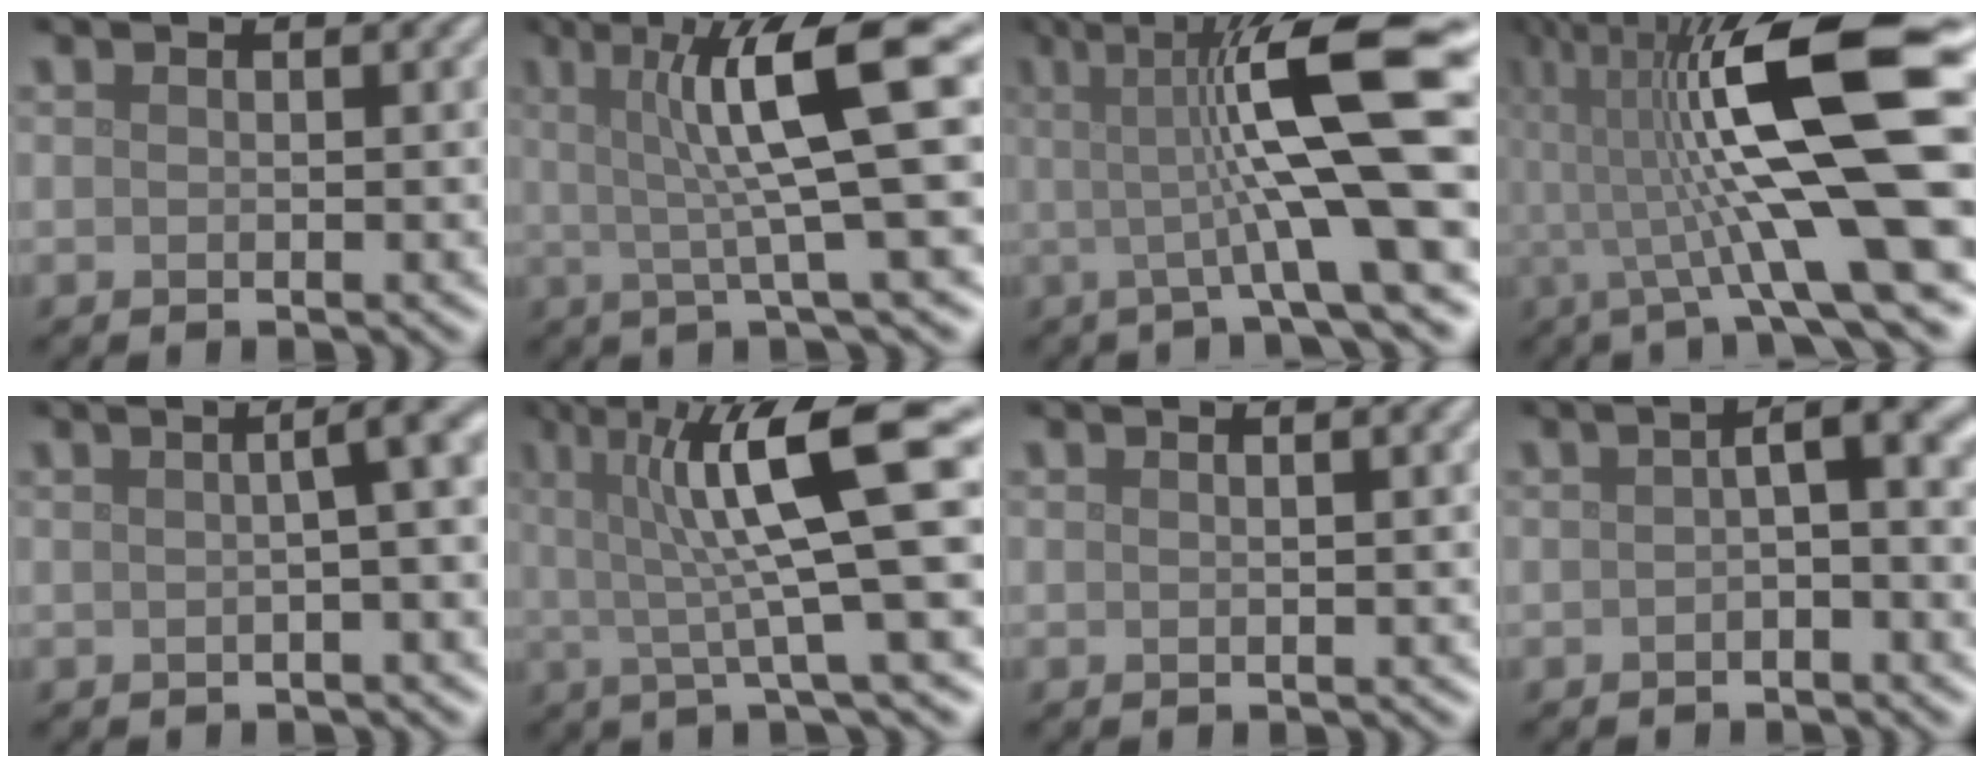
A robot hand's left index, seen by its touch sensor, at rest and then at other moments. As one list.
[{"total": 9.5, "force": [1.9, 1.8, 9.2], "torque": [-0.120, 0.010, 0.025]}, {"total": 12.9, "force": [1.3, 2.7, 12.6], "torque": [-0.171, 0.015, 0.012]}, {"total": 16.0, "force": [1.4, 3.9, 15.4], "torque": [-0.249, 0.020, 0.014]}, {"total": 4.4, "force": [0.2, 1.4, 4.1], "torque": [-0.031, 0.021, 0.001]}, {"total": 10.6, "force": [2.6, 2.0, 10.0], "torque": [-0.143, 0.010, 0.039]}, {"total": 1.8, "force": [0.6, 0.6, 1.6], "torque": [-0.015, 0.004, -0.001]}, {"total": 3.0, "force": [-0.3, 0.7, 2.9], "torque": [-0.044, 0.012, -0.009]}]